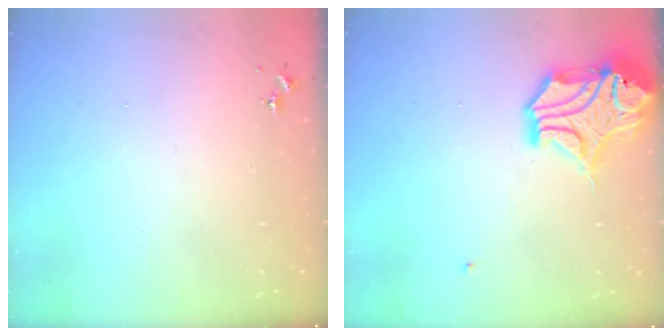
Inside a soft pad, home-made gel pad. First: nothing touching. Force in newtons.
{"total": 15.3, "press": 15.2, "slide": 2.2}